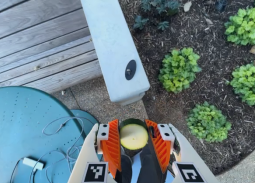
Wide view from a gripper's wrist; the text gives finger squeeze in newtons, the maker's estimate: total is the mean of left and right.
{"total": 13.5, "left": 13.2, "right": 13.7}